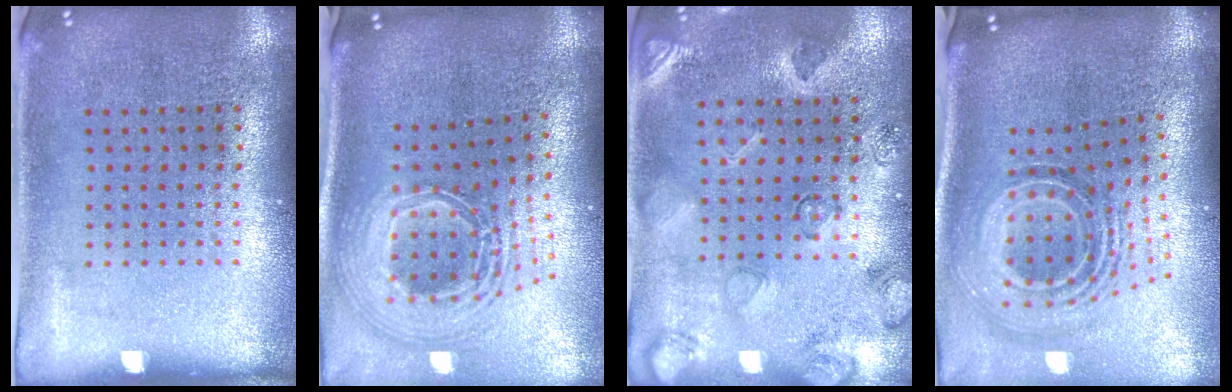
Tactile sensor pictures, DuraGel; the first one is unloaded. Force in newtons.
{"total": 2.8, "press": 1.9, "slide": 2.1}
{"total": 2.4, "press": 1.9, "slide": 1.5}
{"total": 2.1, "press": 1.5, "slide": 1.5}